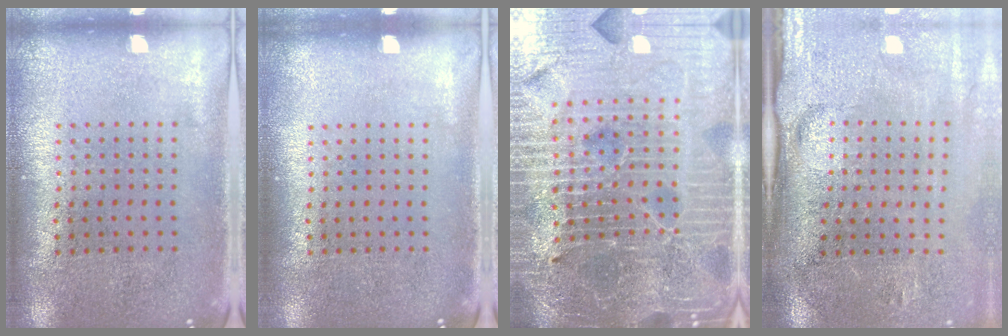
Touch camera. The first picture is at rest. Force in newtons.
{"total": 0.0}
{"total": 6.9, "press": 6.0, "slide": 3.3}
{"total": 4.5, "press": 3.6, "slide": 2.6}